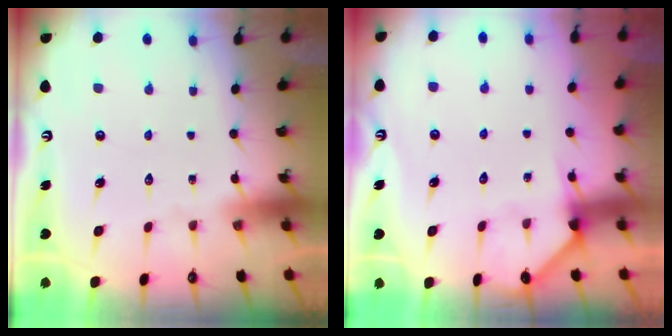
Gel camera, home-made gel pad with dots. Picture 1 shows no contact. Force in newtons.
{"total": 4.3, "press": 4.3, "slide": 0.2}